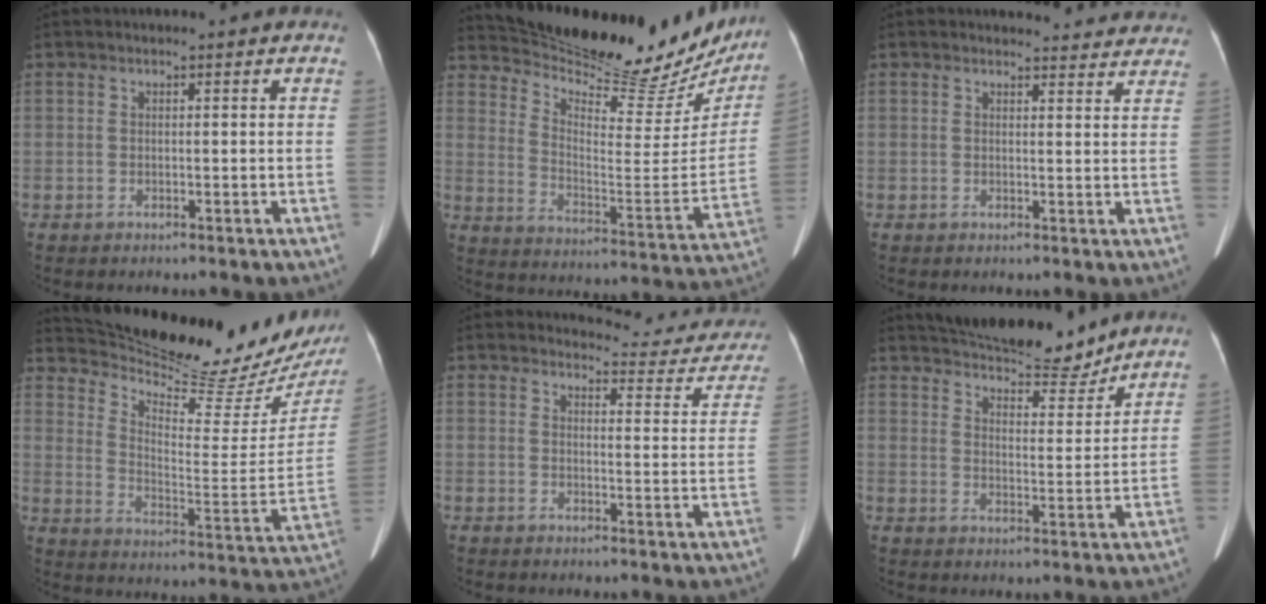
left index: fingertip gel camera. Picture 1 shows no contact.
{"total": 27.0, "force": [24.8, 6.1, 8.9], "torque": [-0.140, -0.066, 0.327]}
{"total": 7.9, "force": [7.5, 2.3, 0.3], "torque": [0.028, -0.003, 0.059]}
{"total": 25.7, "force": [23.5, 3.0, 10.0], "torque": [-0.164, -0.092, 0.318]}
{"total": 11.2, "force": [10.9, 2.5, 0.5], "torque": [0.020, -0.039, 0.102]}
{"total": 13.3, "force": [12.3, 2.5, 4.2], "torque": [-0.058, -0.007, 0.178]}